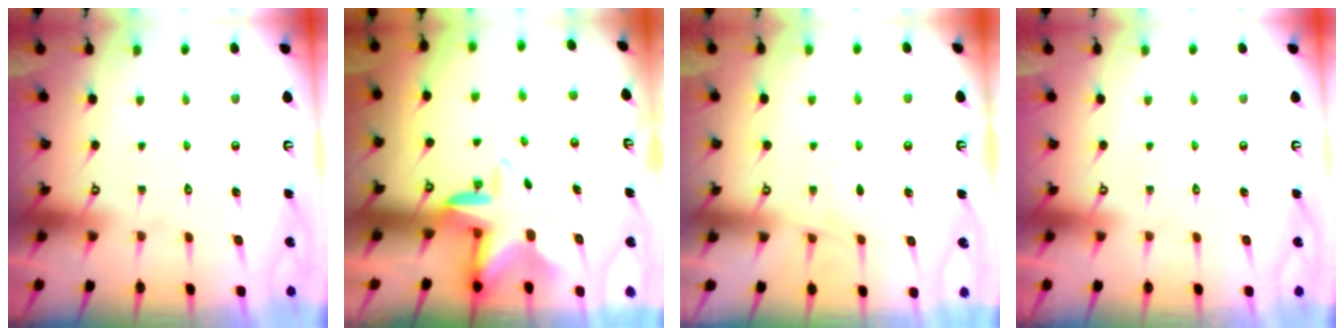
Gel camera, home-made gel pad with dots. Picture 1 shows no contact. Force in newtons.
{"total": 7.5, "press": 7.3, "slide": 1.7}
{"total": 3.4, "press": 3.4, "slide": 0.5}
{"total": 0.0}